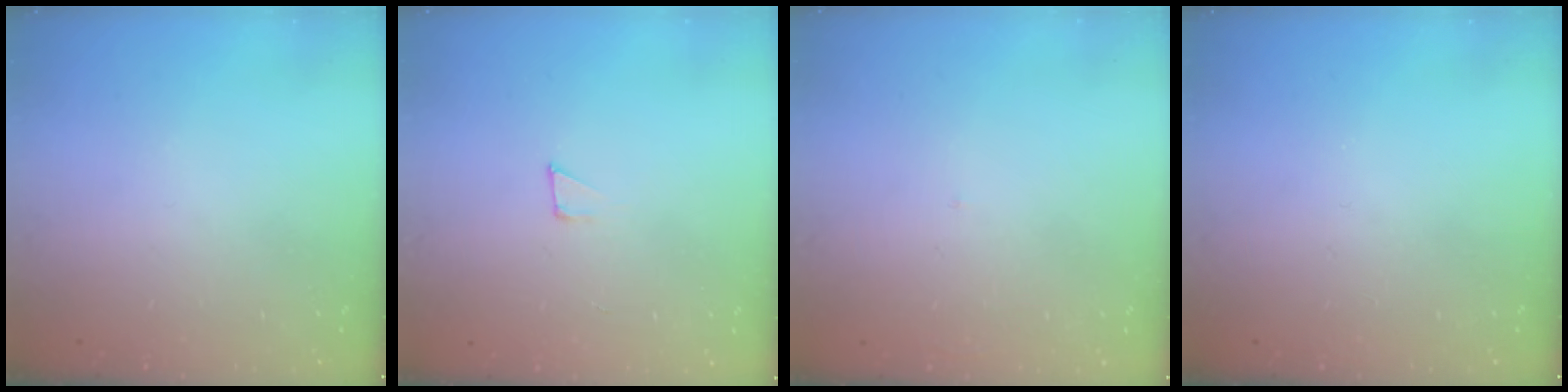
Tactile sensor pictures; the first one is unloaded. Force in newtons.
{"total": 4.3, "press": 4.2, "slide": 0.3}
{"total": 1.7, "press": 1.6, "slide": 0.1}
{"total": 0.0}